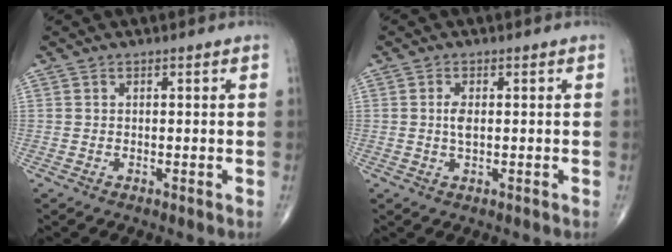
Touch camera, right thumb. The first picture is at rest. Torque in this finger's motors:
{"motor_torque": [0.50, 0.48, 0.04, 0.12, 0.00]}